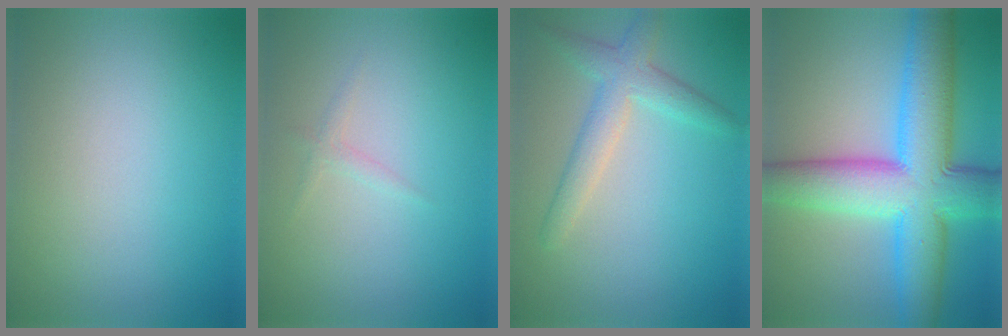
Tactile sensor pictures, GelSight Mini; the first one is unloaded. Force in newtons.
{"total": 0.8, "press": 0.8, "slide": 0.1}
{"total": 3.3, "press": 3.3, "slide": 0.0}
{"total": 11.8, "press": 11.8, "slide": 0.1}